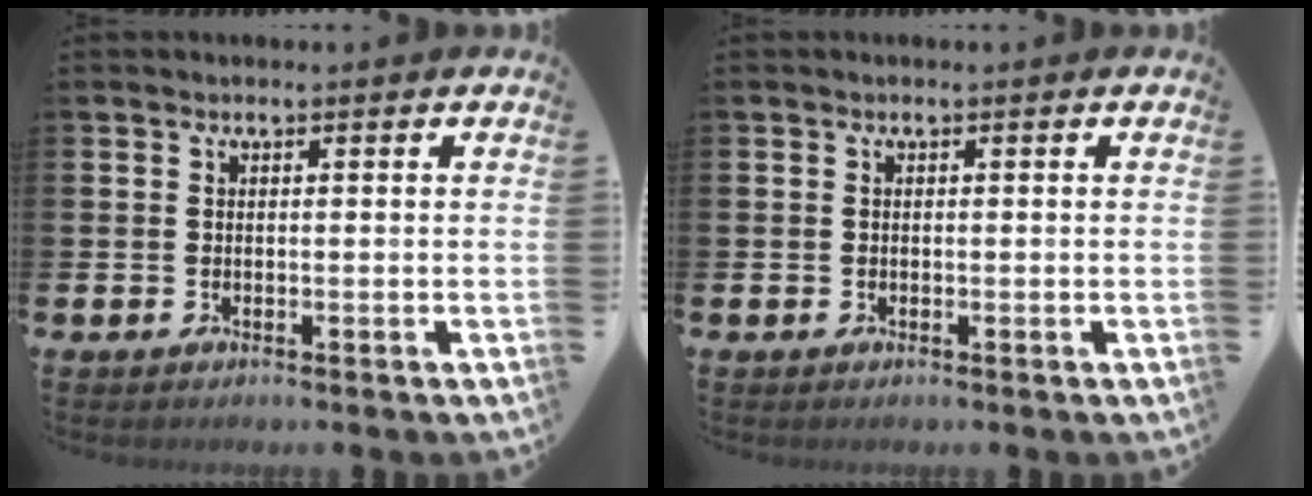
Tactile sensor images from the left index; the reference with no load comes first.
{"total": 0.0}